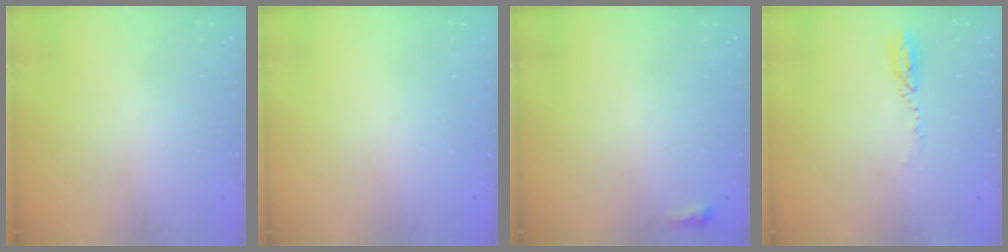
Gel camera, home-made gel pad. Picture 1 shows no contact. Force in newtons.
{"total": 0.0}
{"total": 2.6, "press": 2.5, "slide": 0.6}
{"total": 3.6, "press": 3.5, "slide": 0.7}